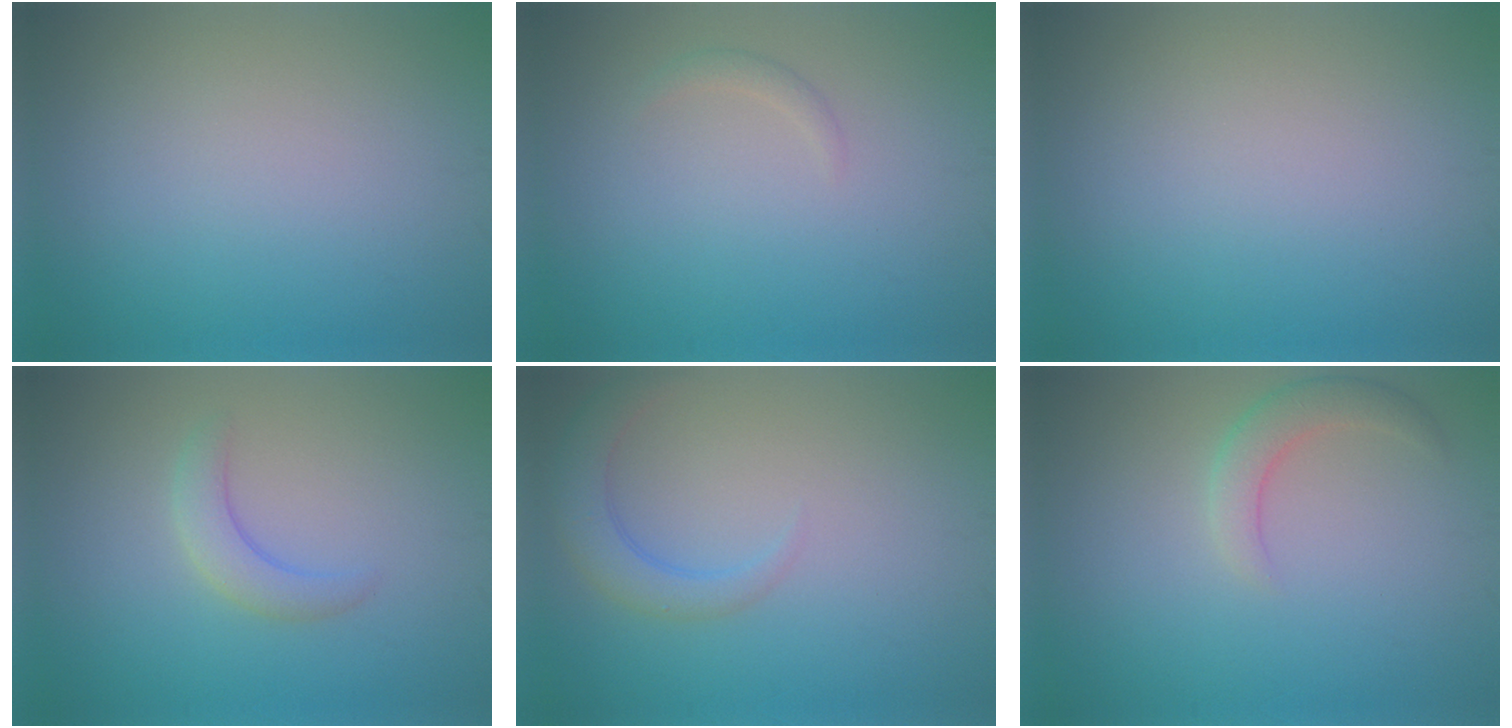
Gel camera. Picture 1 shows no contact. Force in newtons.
{"total": 0.8, "press": 0.8, "slide": 0.1}
{"total": 0.0}
{"total": 2.4, "press": 2.4, "slide": 0.3}
{"total": 3.0, "press": 3.0, "slide": 0.3}
{"total": 2.5, "press": 2.5, "slide": 0.2}